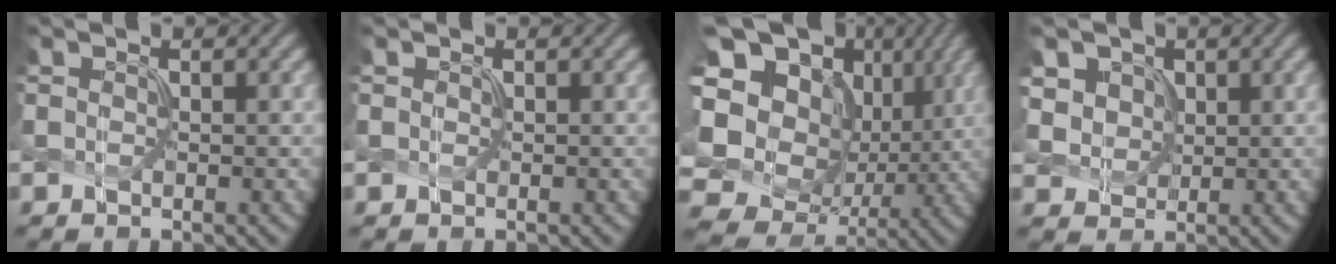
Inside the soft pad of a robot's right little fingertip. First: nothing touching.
{"total": 0.9, "force": [-0.3, -0.2, -0.8], "torque": [0.013, 0.003, 0.002]}
{"total": 18.4, "force": [0.6, 16.2, 8.7], "torque": [-0.214, 0.018, 0.024]}
{"total": 3.5, "force": [1.4, 3.1, 0.8], "torque": [-0.052, 0.004, 0.045]}